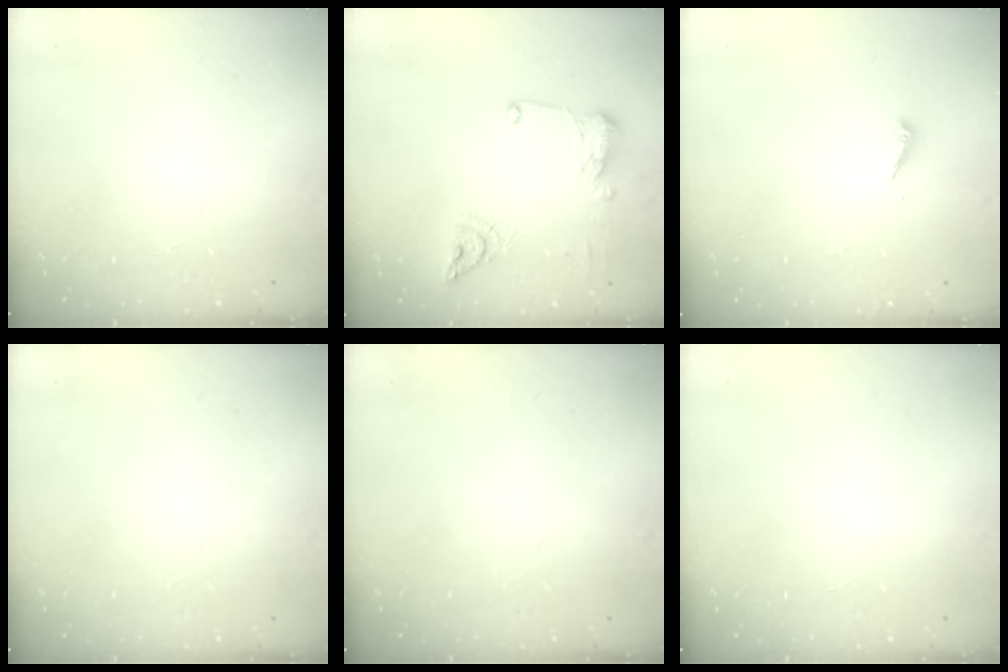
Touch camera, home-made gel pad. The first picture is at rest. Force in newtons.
{"total": 11.2, "press": 11.1, "slide": 1.5}
{"total": 2.0, "press": 2.0, "slide": 0.2}
{"total": 0.0}
{"total": 0.0}
{"total": 0.0}